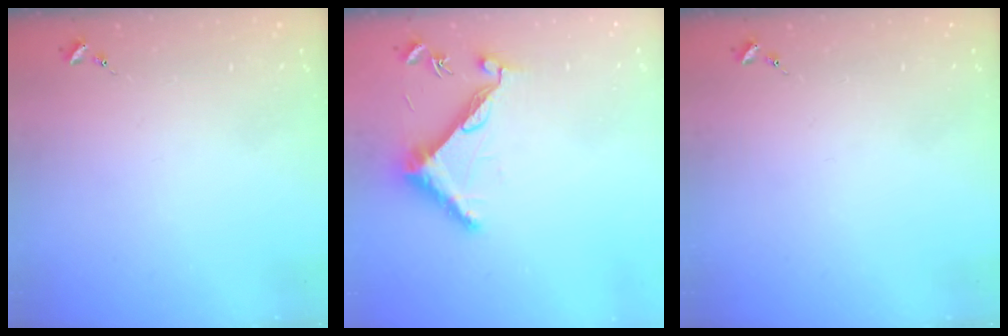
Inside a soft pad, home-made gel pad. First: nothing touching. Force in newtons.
{"total": 8.3, "press": 8.2, "slide": 0.5}
{"total": 0.0}